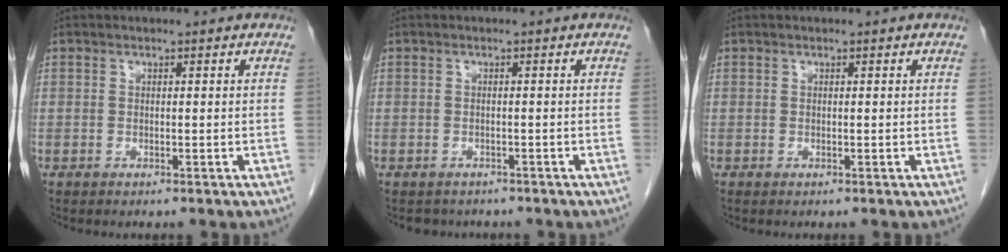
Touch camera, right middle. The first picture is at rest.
{"total": 2.8, "force": [-2.5, 1.4, 0.0], "torque": [-0.007, 0.001, -0.033]}
{"total": 0.0}